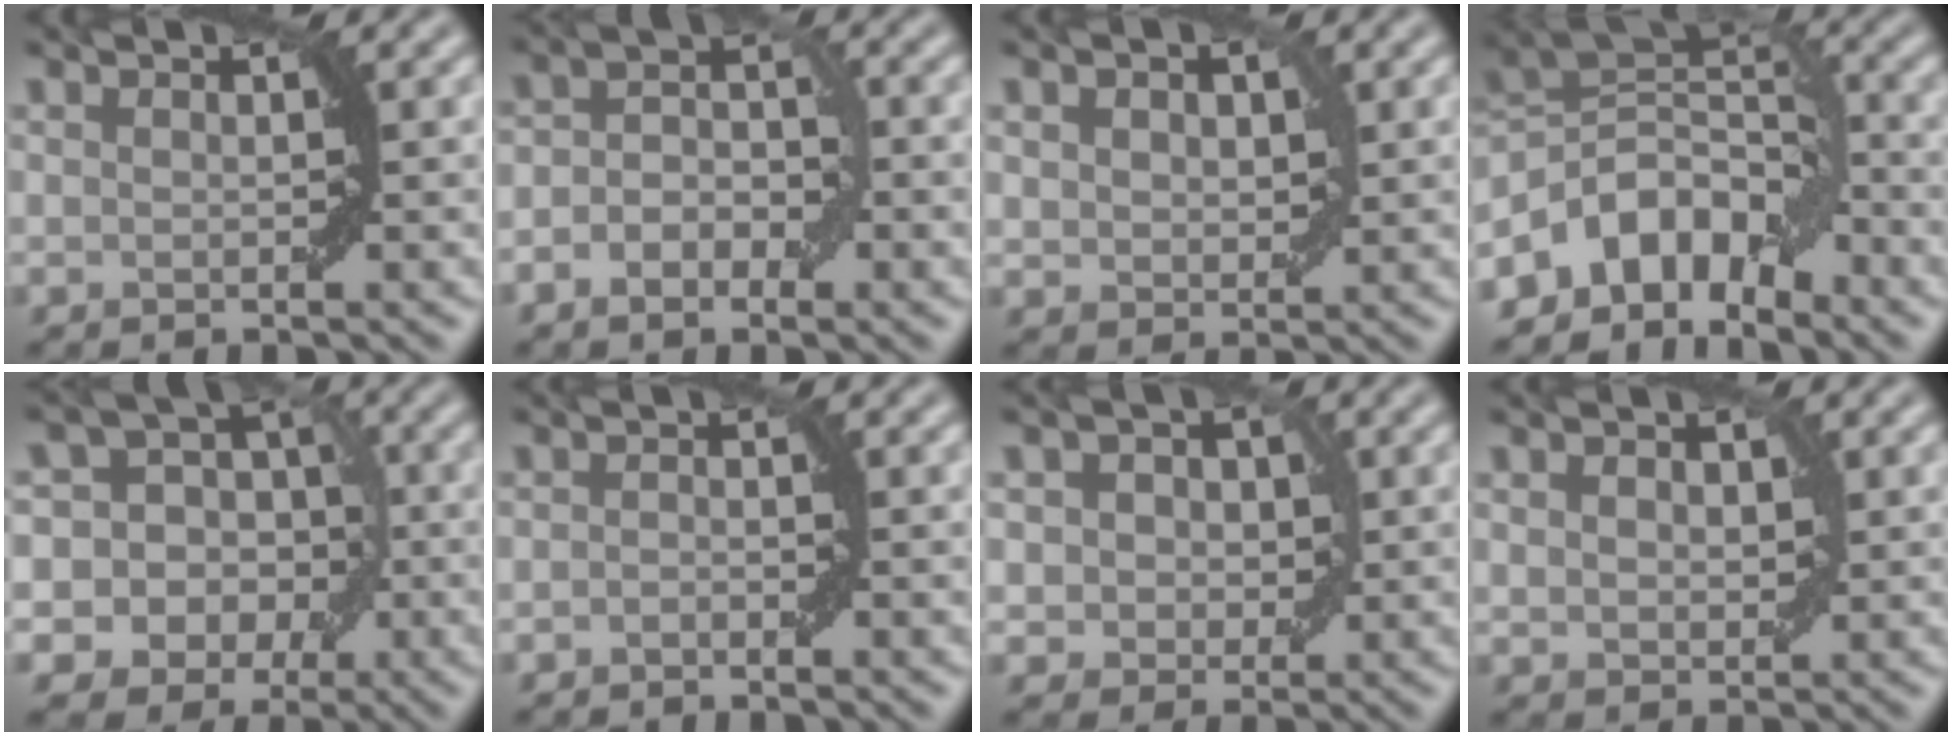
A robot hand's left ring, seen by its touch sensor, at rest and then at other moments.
{"total": 3.7, "force": [-1.2, 2.3, 2.6], "torque": [-0.041, 0.005, -0.024]}
{"total": 2.6, "force": [0.9, 1.9, 1.6], "torque": [-0.030, 0.003, 0.016]}
{"total": 6.3, "force": [-4.1, 3.4, 3.3], "torque": [-0.034, 0.011, -0.089]}
{"total": 12.1, "force": [-1.6, 11.1, 4.5], "torque": [-0.093, 0.031, -0.057]}
{"total": 0.8, "force": [-0.5, 0.3, 0.5], "torque": [-0.007, 0.003, -0.009]}
{"total": 4.8, "force": [1.3, 3.8, 2.6], "torque": [-0.027, 0.021, -0.001]}
{"total": 2.0, "force": [0.7, 1.4, 1.2], "torque": [-0.021, 0.001, 0.014]}